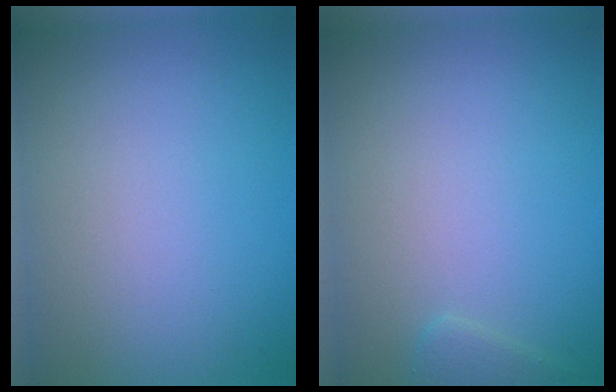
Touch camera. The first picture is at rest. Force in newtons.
{"total": 0.9, "press": 0.9, "slide": 0.0}